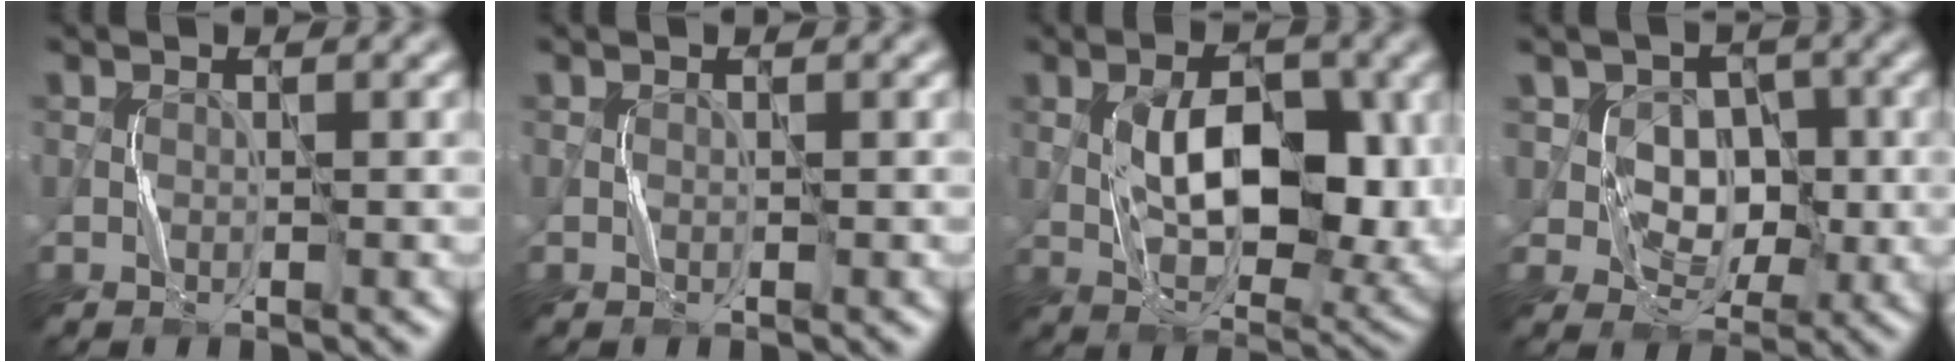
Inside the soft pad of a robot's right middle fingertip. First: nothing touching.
{"total": 0.0}
{"total": 9.9, "force": [0.7, 5.1, 8.5], "torque": [-0.141, -0.004, 0.019]}
{"total": 5.9, "force": [0.7, 5.0, 3.1], "torque": [-0.045, 0.006, 0.009]}